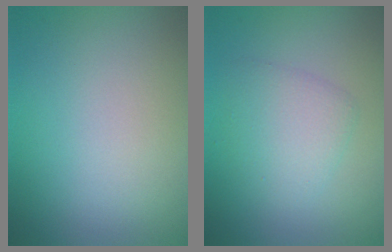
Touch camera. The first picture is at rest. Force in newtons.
{"total": 2.8, "press": 2.8, "slide": 0.2}